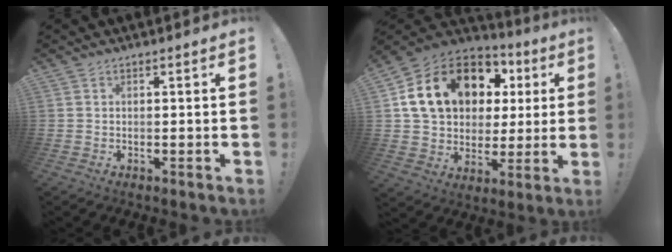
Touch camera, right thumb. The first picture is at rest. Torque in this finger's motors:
{"motor_torque": [0.11, 0.93, 0.81, -0.42, 0.24]}